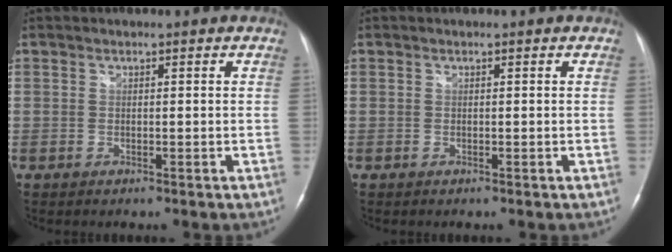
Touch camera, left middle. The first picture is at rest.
{"total": 0.0}